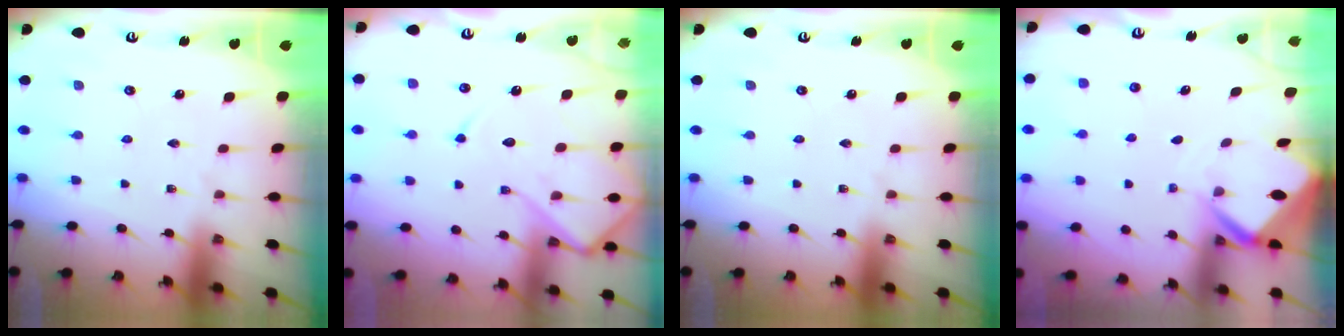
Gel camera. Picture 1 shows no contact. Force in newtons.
{"total": 13.8, "press": 13.7, "slide": 1.4}
{"total": 0.0}
{"total": 3.4, "press": 3.4, "slide": 0.2}